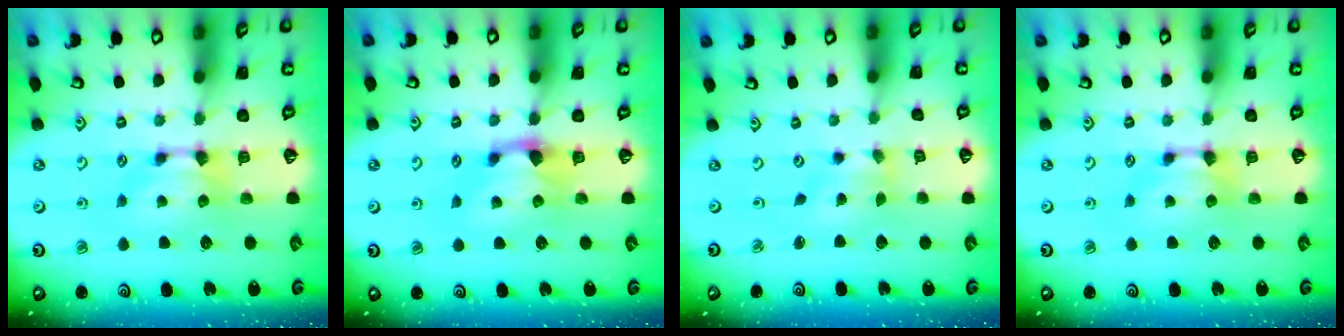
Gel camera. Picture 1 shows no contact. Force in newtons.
{"total": 1.1, "press": 0.1, "slide": 1.1}
{"total": 1.3, "press": 0.7, "slide": 1.0}
{"total": 0.0}